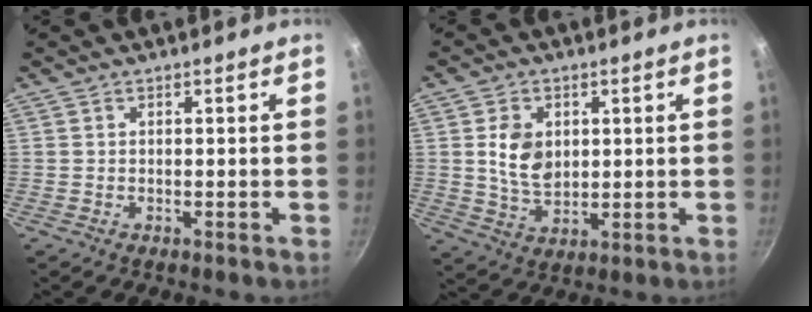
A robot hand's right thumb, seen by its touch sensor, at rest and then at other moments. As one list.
[{"total": 8.3, "force": [1.5, 5.9, 5.6], "torque": [-0.086, -0.015, 0.031]}]